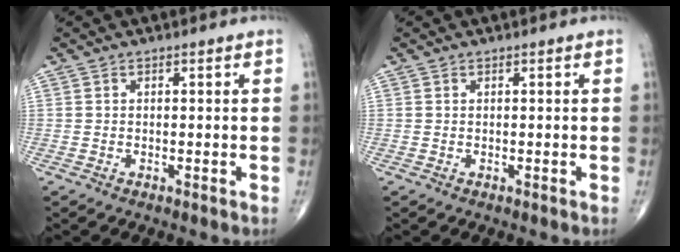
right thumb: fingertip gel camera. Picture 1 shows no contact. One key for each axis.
{"total": 0.0}